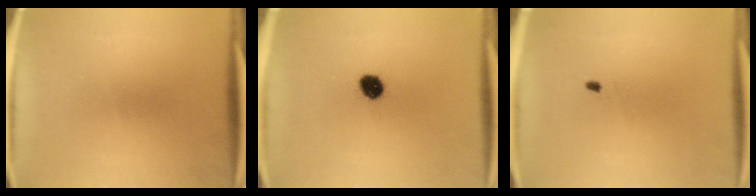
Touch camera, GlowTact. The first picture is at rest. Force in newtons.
{"total": 5.5}
{"total": 0.5}